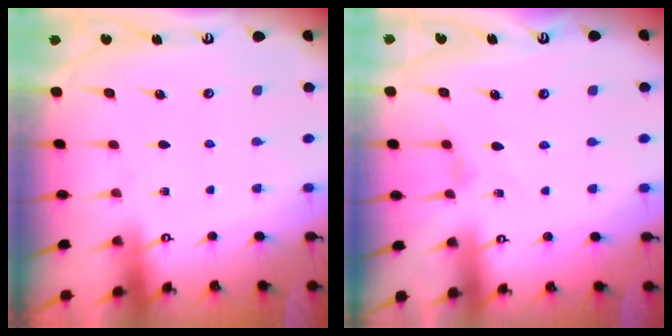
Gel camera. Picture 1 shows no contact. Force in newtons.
{"total": 2.4, "press": 2.3, "slide": 0.4}